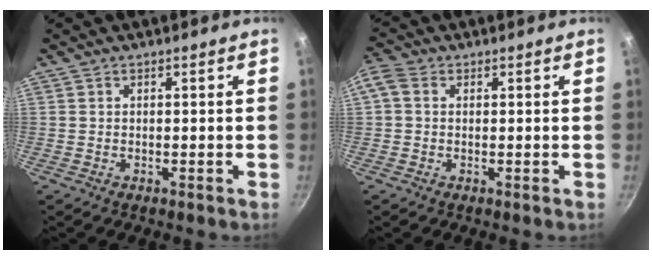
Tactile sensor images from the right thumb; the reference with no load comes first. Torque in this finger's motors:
{"motor_torque": [-0.26, 1.15, 0.71, -0.53, 0.46]}